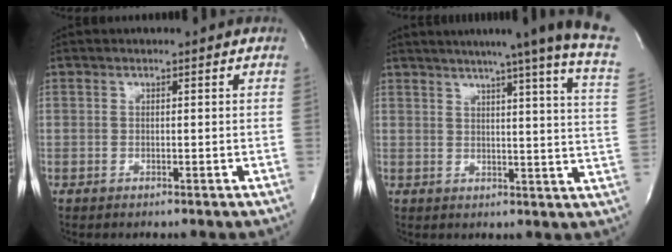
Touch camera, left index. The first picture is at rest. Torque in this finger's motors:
{"motor_torque": [0.36, -0.39, 0.35, 0.08]}